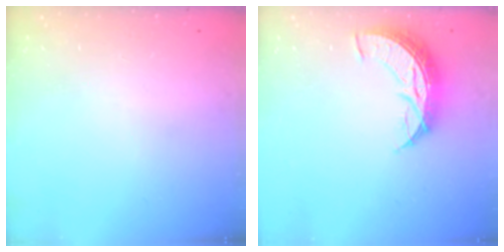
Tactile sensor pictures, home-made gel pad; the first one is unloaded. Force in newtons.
{"total": 8.6, "press": 8.6, "slide": 0.8}